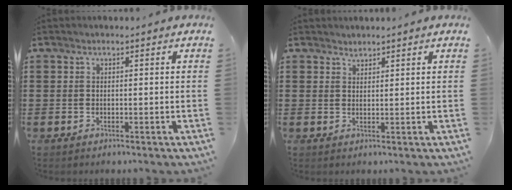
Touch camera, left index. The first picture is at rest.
{"total": 1.1, "force": [1.1, 0.1, -0.2], "torque": [0.001, -0.002, 0.023]}